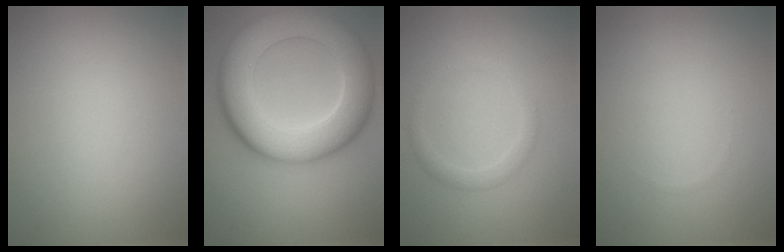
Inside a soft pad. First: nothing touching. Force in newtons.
{"total": 10.9, "press": 10.9, "slide": 0.7}
{"total": 1.5, "press": 1.5, "slide": 0.1}
{"total": 0.0}